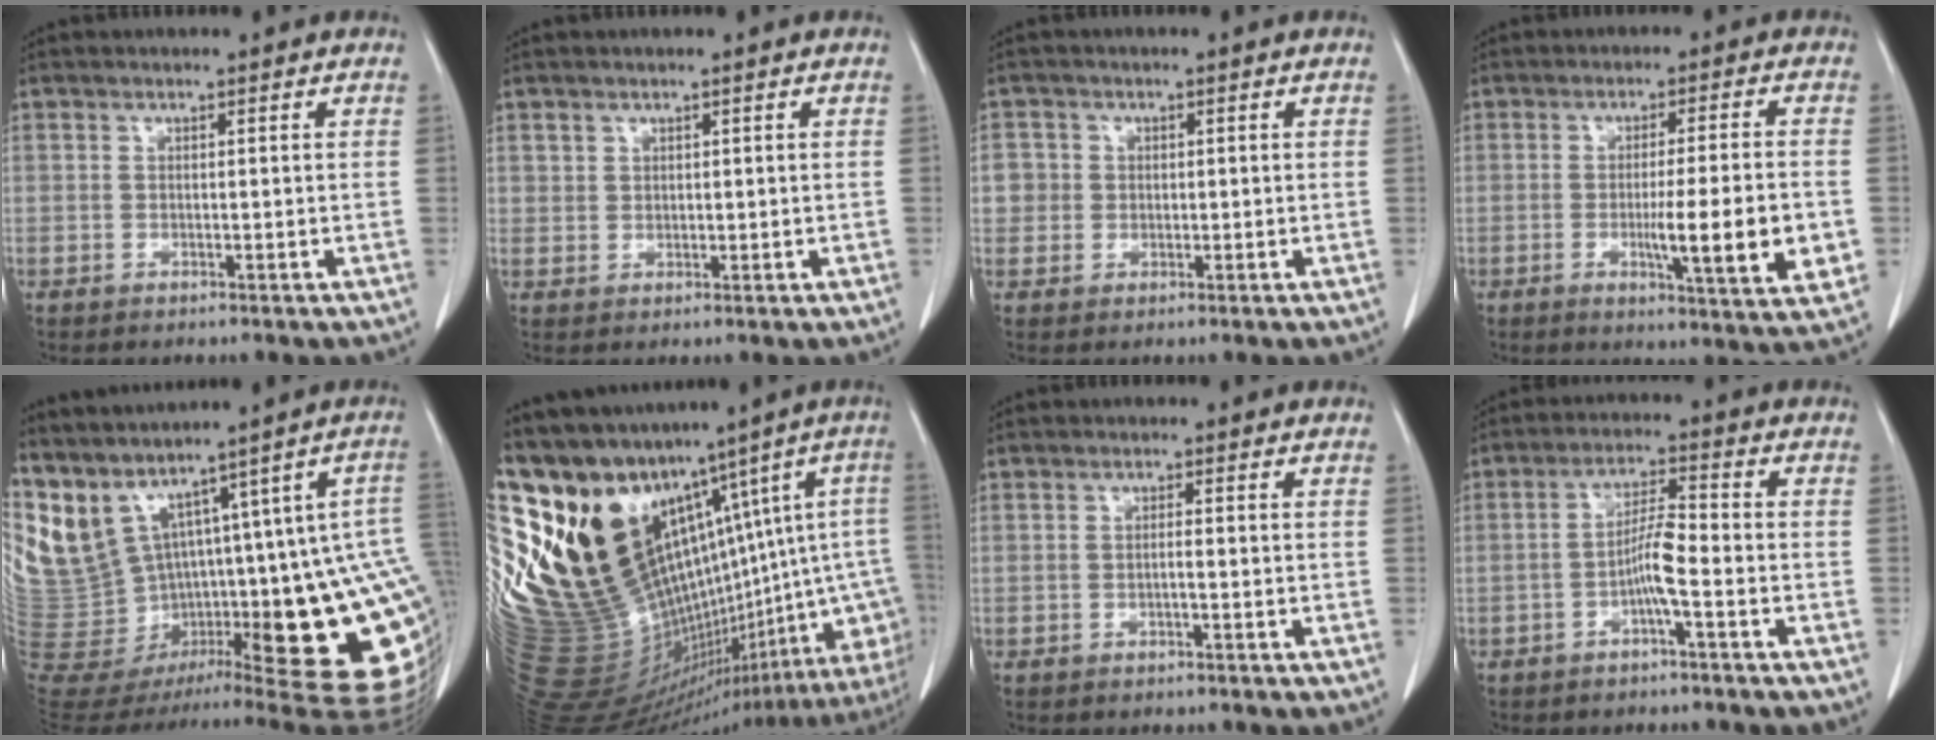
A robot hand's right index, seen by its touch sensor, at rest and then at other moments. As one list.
[{"total": 1.5, "force": [0.8, 1.3, 0.1], "torque": [0.013, -0.003, 0.007]}, {"total": 3.0, "force": [0.2, 3.0, 0.2], "torque": [0.012, 0.010, 0.002]}, {"total": 11.5, "force": [-2.4, 0.4, 11.3], "torque": [-0.157, -0.021, -0.038]}, {"total": 21.9, "force": [3.9, 5.6, 20.8], "torque": [-0.264, -0.010, 0.101]}, {"total": 30.7, "force": [13.3, 14.6, 23.5], "torque": [-0.398, 0.038, 0.263]}, {"total": 0.9, "force": [-0.3, 0.0, 0.9], "torque": [-0.015, 0.001, -0.006]}, {"total": 4.9, "force": [-1.8, 0.2, 4.5], "torque": [-0.090, 0.008, -0.035]}]